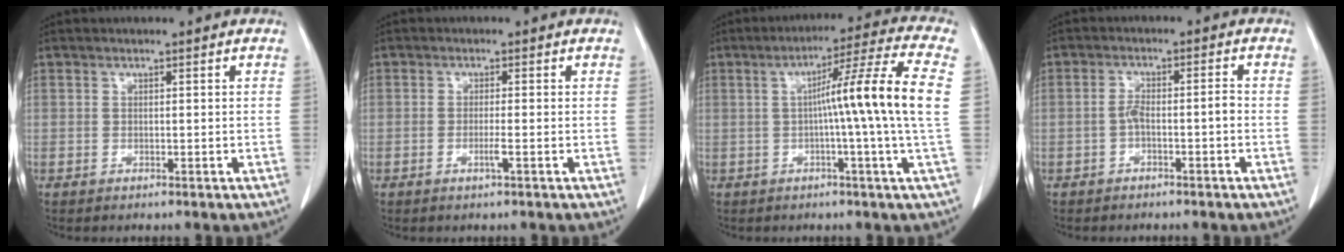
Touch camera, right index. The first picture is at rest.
{"total": 1.7, "force": [-0.8, -0.3, 1.5], "torque": [-0.030, -0.003, -0.016]}
{"total": 12.8, "force": [0.4, -2.6, 12.5], "torque": [-0.185, 0.006, 0.006]}
{"total": 3.3, "force": [-1.5, 0.5, 3.0], "torque": [-0.054, 0.013, -0.025]}